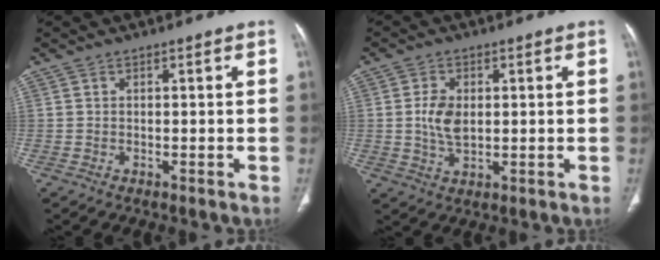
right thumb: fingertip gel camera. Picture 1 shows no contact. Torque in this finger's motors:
{"motor_torque": [-0.01, 0.02, 0.29, 0.27, 0.04]}